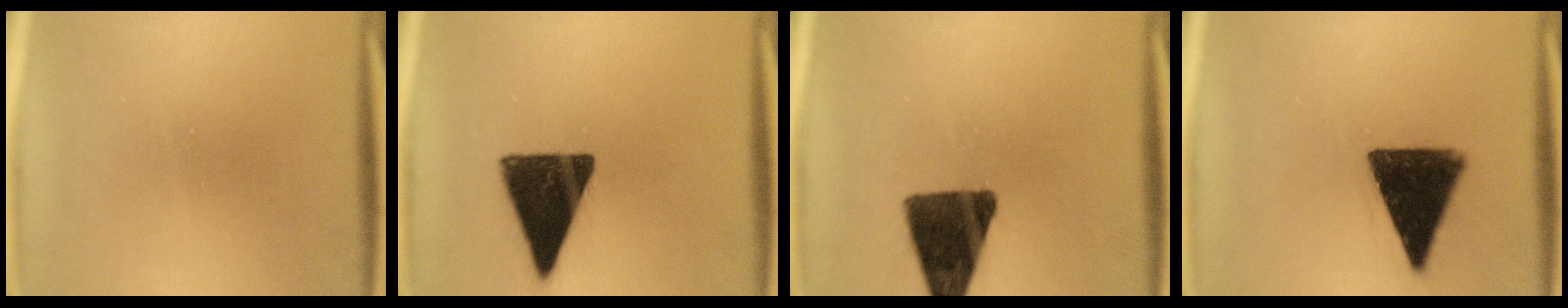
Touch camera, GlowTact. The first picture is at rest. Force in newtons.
{"total": 15.7}
{"total": 13.4}
{"total": 13.0}